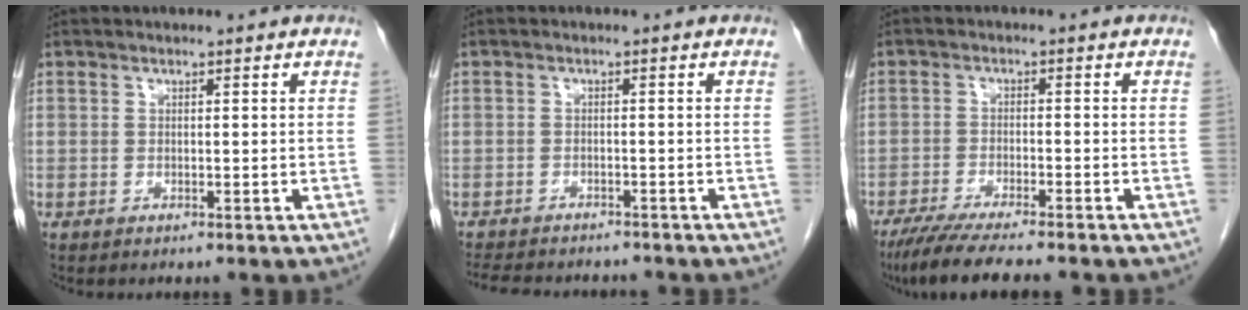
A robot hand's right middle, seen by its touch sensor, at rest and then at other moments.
{"total": 10.4, "force": [-9.2, 3.2, 3.7], "torque": [-0.076, -0.006, -0.123]}
{"total": 9.7, "force": [-8.0, 0.7, 5.4], "torque": [-0.084, -0.023, -0.127]}